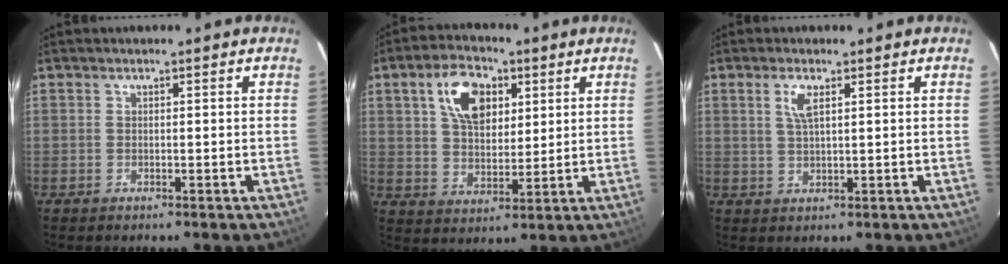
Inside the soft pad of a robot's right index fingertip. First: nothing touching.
{"total": 10.9, "force": [4.4, 6.5, 7.5], "torque": [-0.132, 0.023, 0.080]}
{"total": 3.2, "force": [1.4, 1.0, 2.8], "torque": [-0.056, 0.001, 0.028]}